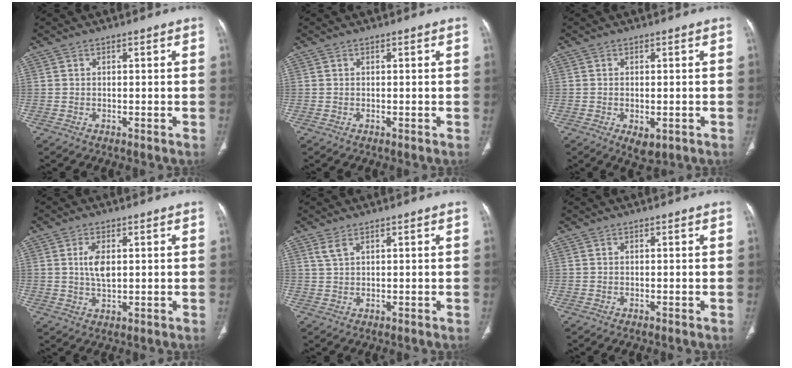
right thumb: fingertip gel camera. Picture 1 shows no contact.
{"total": 0.0}
{"total": 3.7, "force": [-1.3, 2.0, 2.9], "torque": [-0.042, -0.007, -0.010]}
{"total": 4.5, "force": [0.9, 2.3, 3.8], "torque": [-0.074, -0.004, 0.017]}
{"total": 1.9, "force": [1.2, 0.6, 1.3], "torque": [-0.033, 0.004, 0.034]}
{"total": 0.0}